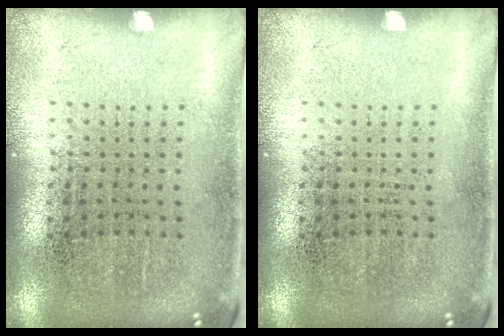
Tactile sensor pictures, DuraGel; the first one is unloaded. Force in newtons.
{"total": 0.0}